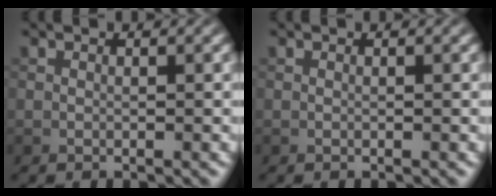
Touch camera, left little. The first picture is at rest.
{"total": 0.0}